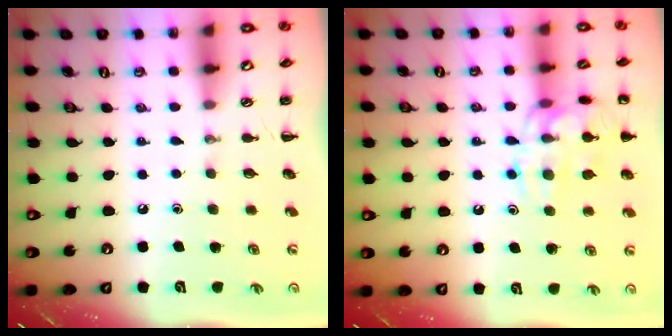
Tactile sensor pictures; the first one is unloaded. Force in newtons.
{"total": 14.4, "press": 14.3, "slide": 1.4}